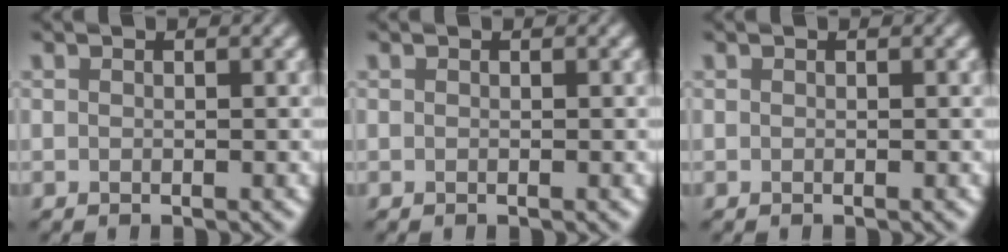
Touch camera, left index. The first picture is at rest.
{"total": 0.0}
{"total": 0.0}